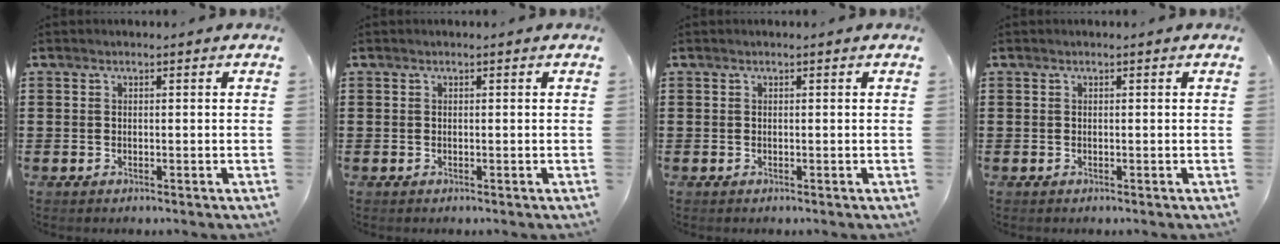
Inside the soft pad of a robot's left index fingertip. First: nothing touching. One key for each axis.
{"total": 0.0}
{"total": 0.0}
{"total": 0.0}